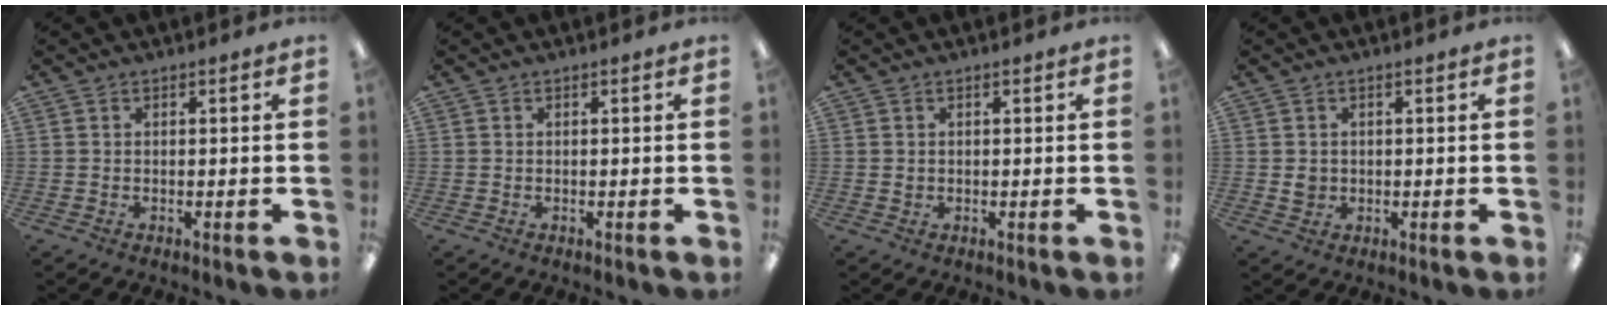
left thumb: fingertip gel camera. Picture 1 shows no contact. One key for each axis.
{"total": 0.0}
{"total": 0.8, "fx": 0.2, "fy": 0.7, "fz": 0.3, "tx": -0.006, "ty": 0.006, "tz": 0.003}
{"total": 2.2, "fx": 0.2, "fy": 2.0, "fz": 0.8, "tx": -0.009, "ty": 0.002, "tz": 0.000}